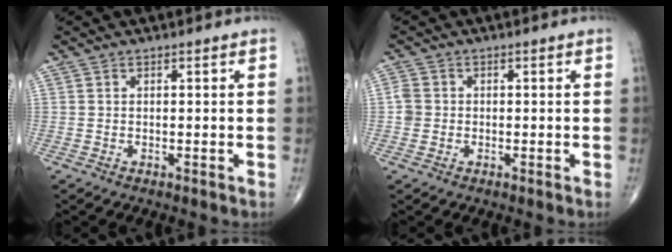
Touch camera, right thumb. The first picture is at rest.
{"total": 2.7, "force": [-0.2, 2.4, 1.1], "torque": [-0.015, 0.005, -0.006]}